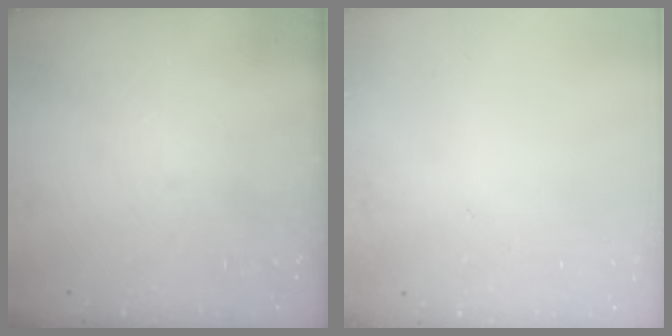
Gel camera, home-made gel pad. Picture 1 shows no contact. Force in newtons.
{"total": 1.8, "press": 1.8, "slide": 0.2}